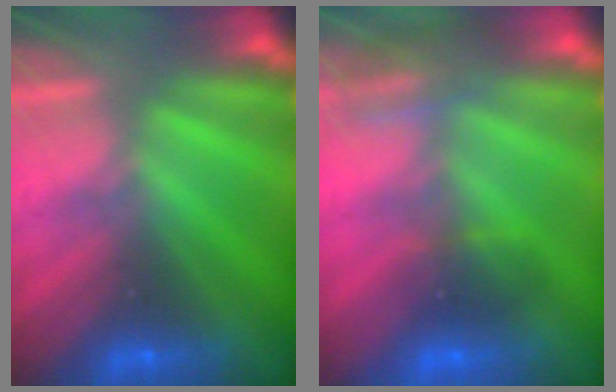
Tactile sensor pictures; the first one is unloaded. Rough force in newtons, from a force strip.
{"total": 3.4}